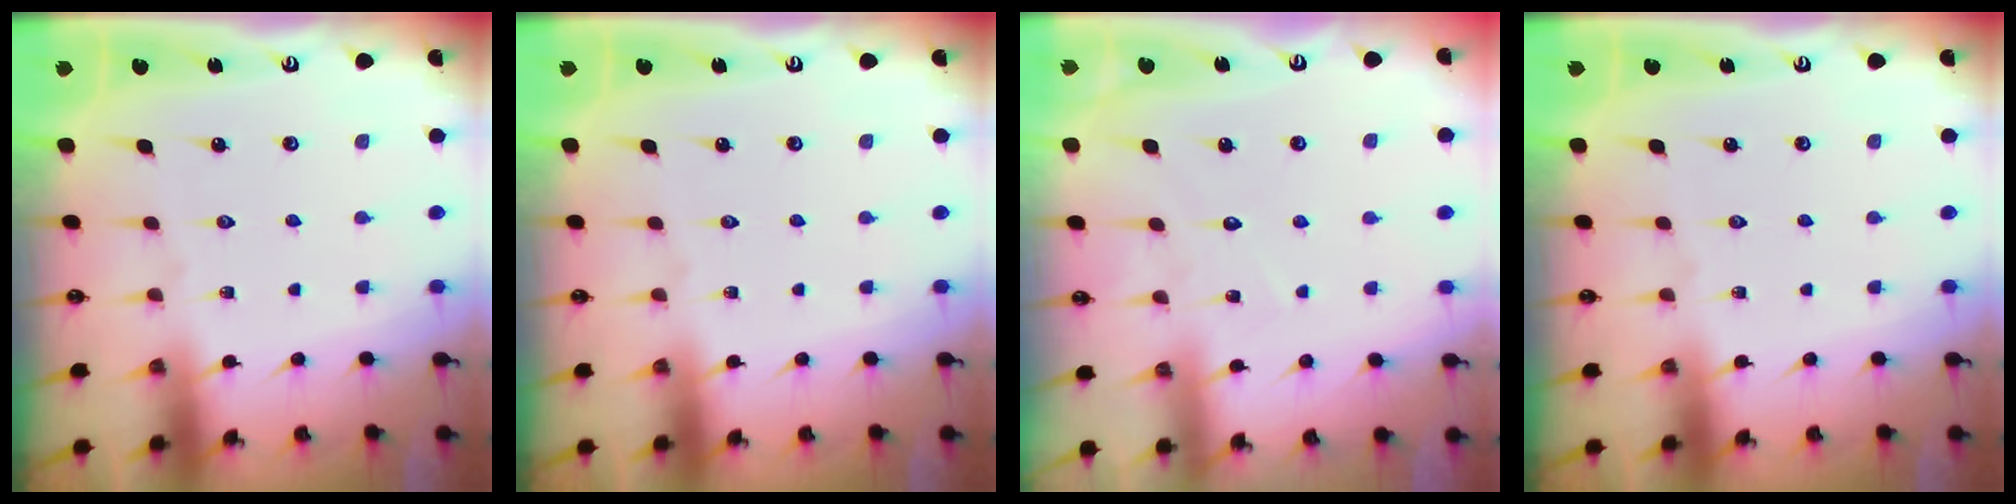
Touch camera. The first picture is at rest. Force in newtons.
{"total": 0.0}
{"total": 4.7, "press": 4.7, "slide": 0.4}
{"total": 0.0}